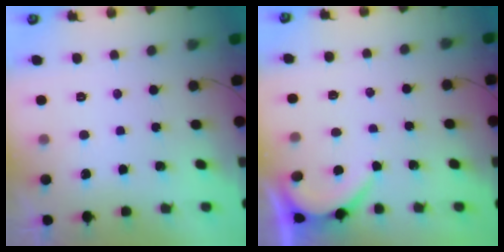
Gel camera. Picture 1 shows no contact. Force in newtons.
{"total": 2.2, "press": 2.2, "slide": 0.4}